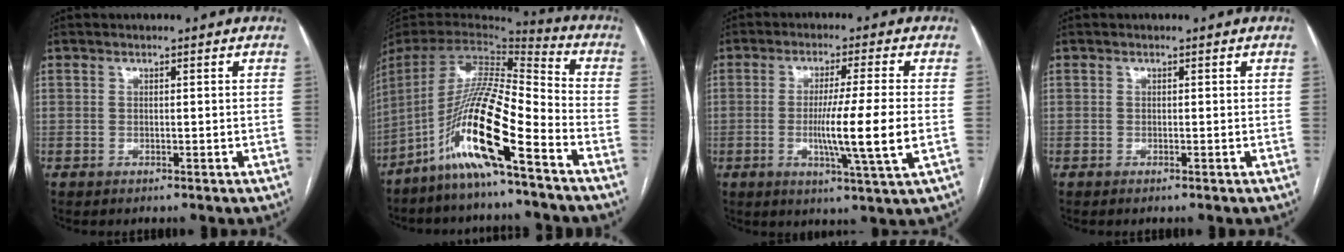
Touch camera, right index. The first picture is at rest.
{"total": 17.0, "force": [-9.8, 0.2, 13.9], "torque": [-0.280, -0.011, -0.190]}
{"total": 10.5, "force": [-1.4, -1.2, 10.3], "torque": [-0.179, -0.024, -0.028]}
{"total": 0.0}